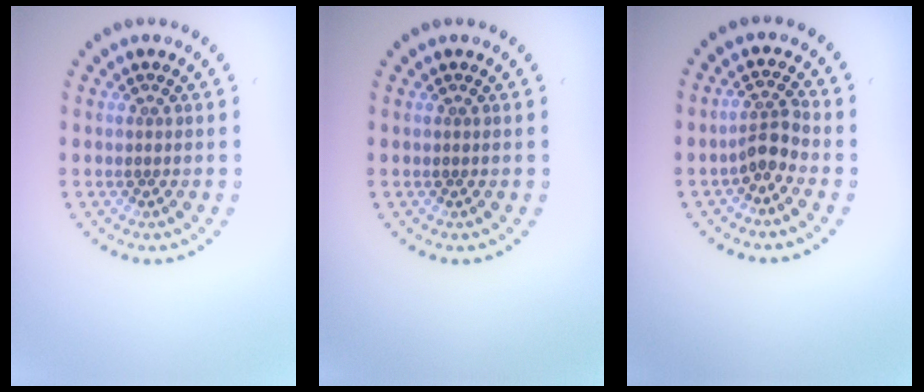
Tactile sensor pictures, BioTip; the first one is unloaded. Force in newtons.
{"total": 0.0}
{"total": 2.2, "press": 1.8, "slide": 1.3}